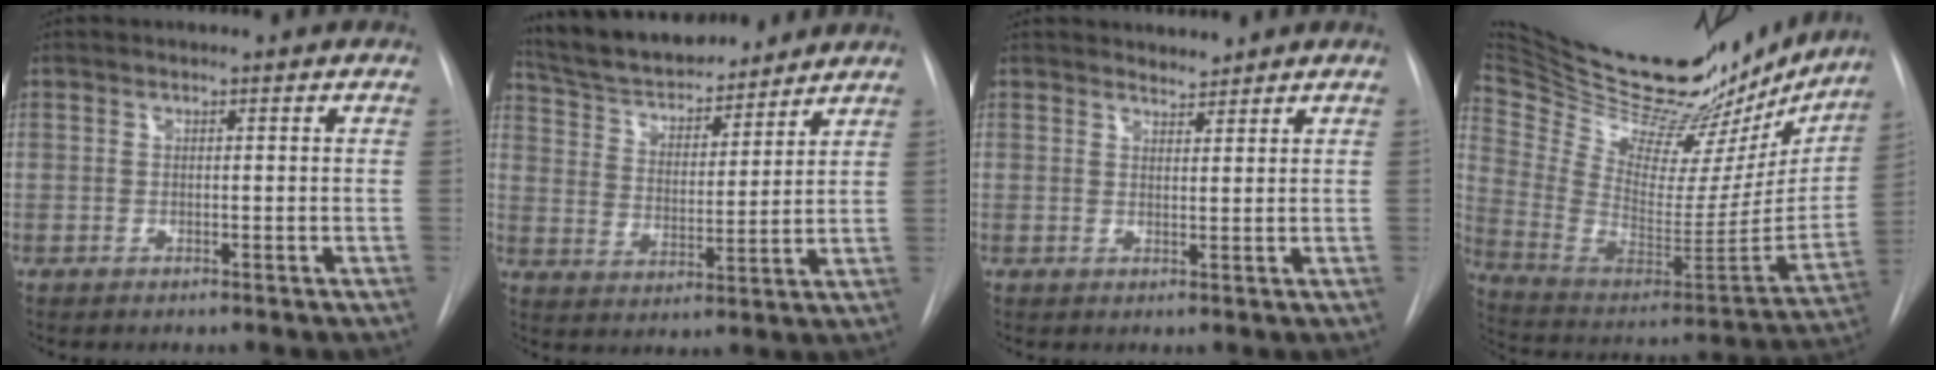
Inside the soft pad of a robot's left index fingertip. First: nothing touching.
{"total": 16.0, "force": [14.5, 3.8, 5.7], "torque": [-0.098, 0.015, 0.241]}
{"total": 1.6, "force": [1.5, 0.2, -0.3], "torque": [0.001, 0.001, 0.026]}
{"total": 37.3, "force": [31.6, 11.5, 16.0], "torque": [-0.285, -0.058, 0.448]}